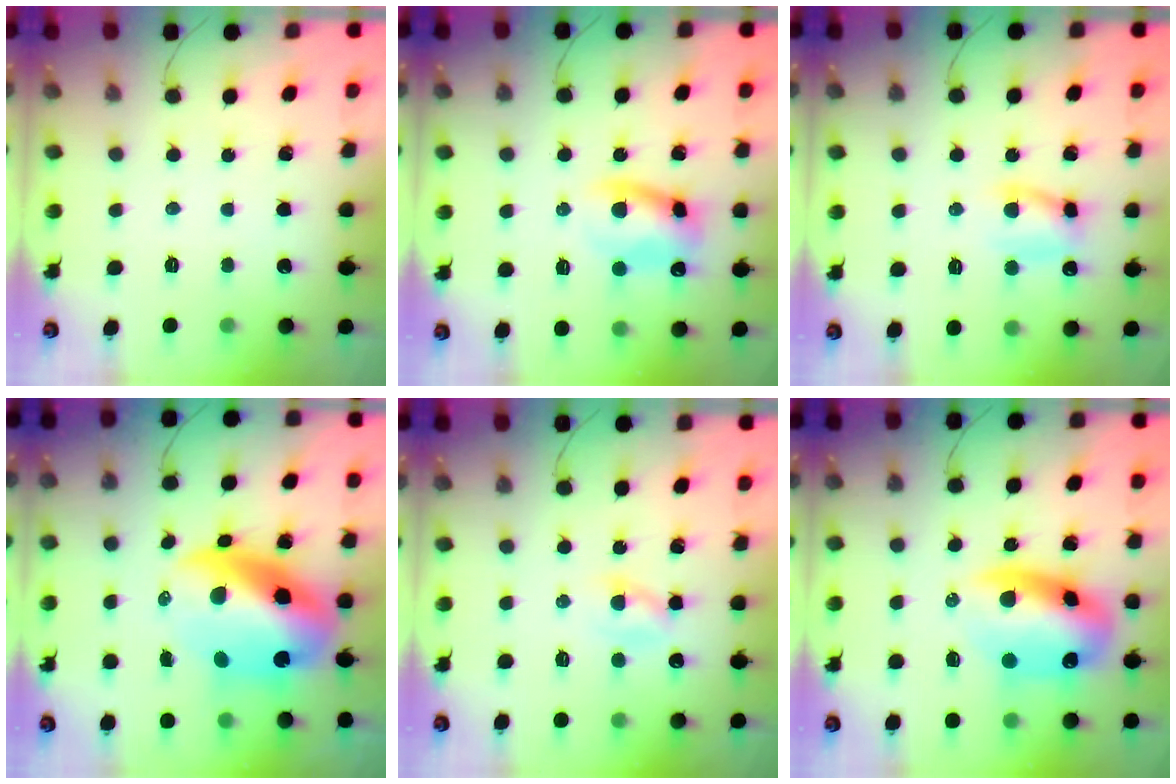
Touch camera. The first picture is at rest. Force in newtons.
{"total": 9.6, "press": 9.5, "slide": 1.3}
{"total": 7.6, "press": 7.6, "slide": 0.5}
{"total": 17.2, "press": 16.6, "slide": 4.4}
{"total": 2.8, "press": 2.5, "slide": 1.3}
{"total": 14.5, "press": 14.0, "slide": 3.8}